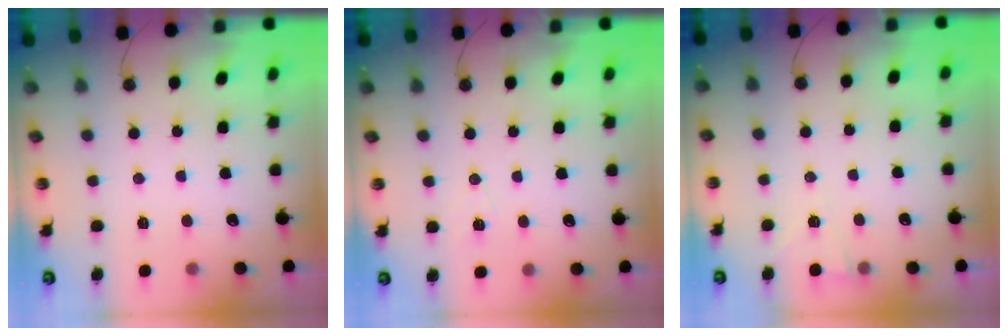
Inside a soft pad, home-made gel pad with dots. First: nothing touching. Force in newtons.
{"total": 3.7, "press": 3.5, "slide": 1.2}
{"total": 2.7, "press": 2.1, "slide": 1.6}